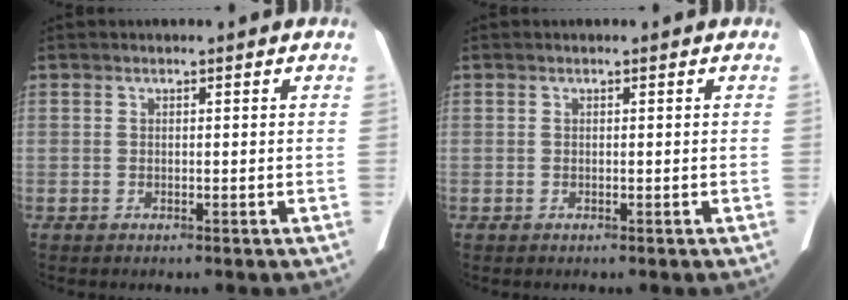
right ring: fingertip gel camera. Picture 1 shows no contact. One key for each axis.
{"total": 0.0}